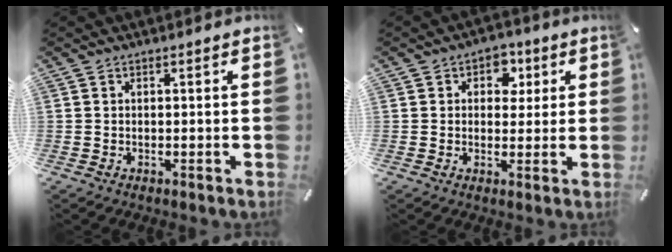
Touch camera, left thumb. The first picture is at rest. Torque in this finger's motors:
{"motor_torque": [-0.21, 0.10, 0.42, -0.20, 0.09]}